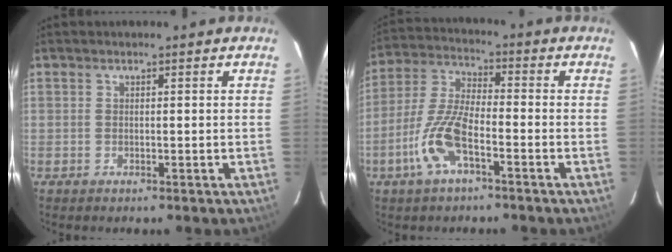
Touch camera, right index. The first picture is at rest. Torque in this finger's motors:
{"motor_torque": [0.95, -0.75, 0.26, 0.09]}